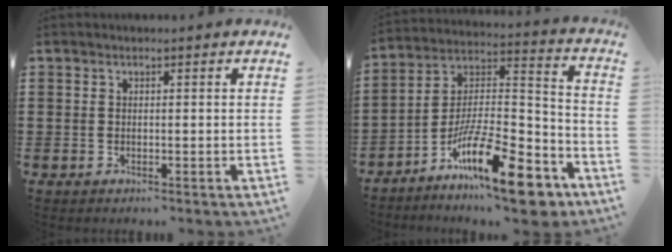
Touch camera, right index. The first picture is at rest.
{"total": 17.1, "force": [-11.4, 3.8, 12.2], "torque": [-0.206, 0.035, -0.196]}